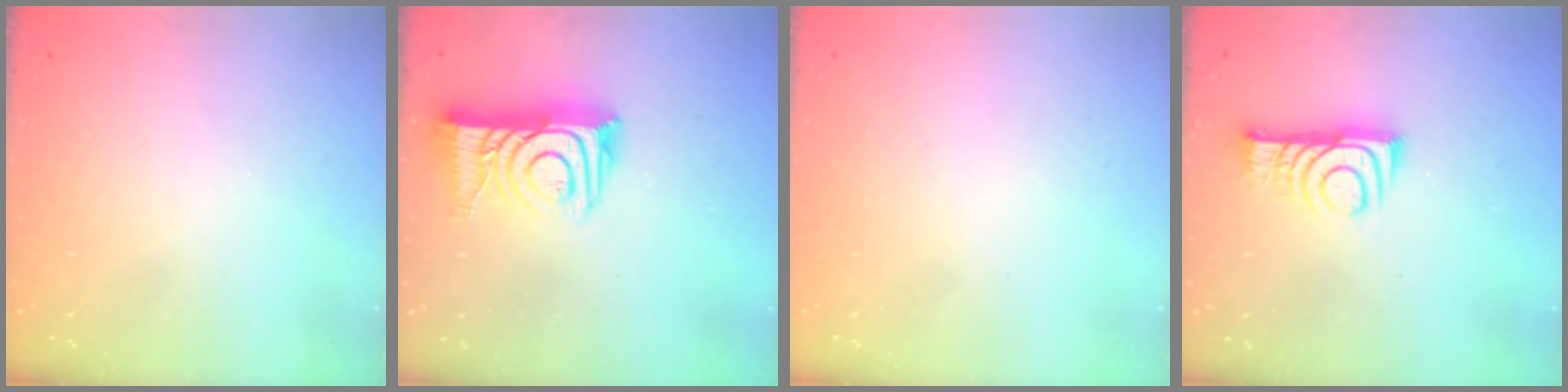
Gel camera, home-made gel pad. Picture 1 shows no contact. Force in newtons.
{"total": 14.1, "press": 14.1, "slide": 1.1}
{"total": 1.8, "press": 1.8, "slide": 0.2}
{"total": 9.3, "press": 9.3, "slide": 0.2}